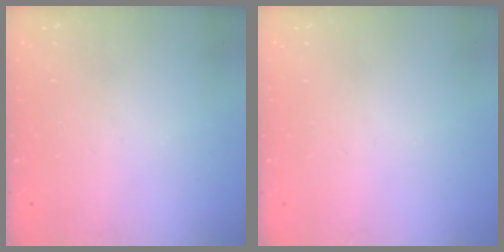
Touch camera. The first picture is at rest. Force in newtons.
{"total": 0.0}